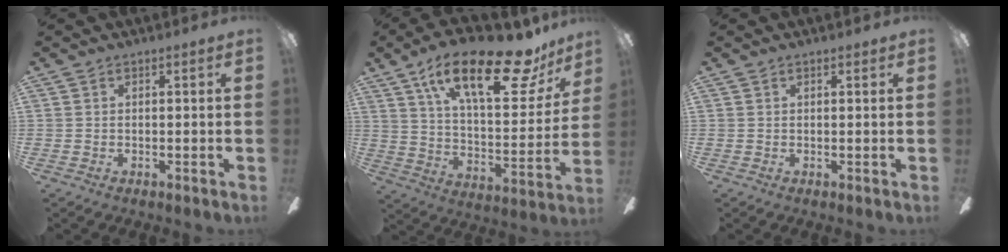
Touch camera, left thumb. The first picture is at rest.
{"total": 26.0, "force": [16.1, 9.4, 18.1], "torque": [-0.276, -0.083, 0.263]}
{"total": 0.5, "force": [0.4, 0.1, 0.3], "torque": [0.000, -0.002, 0.005]}